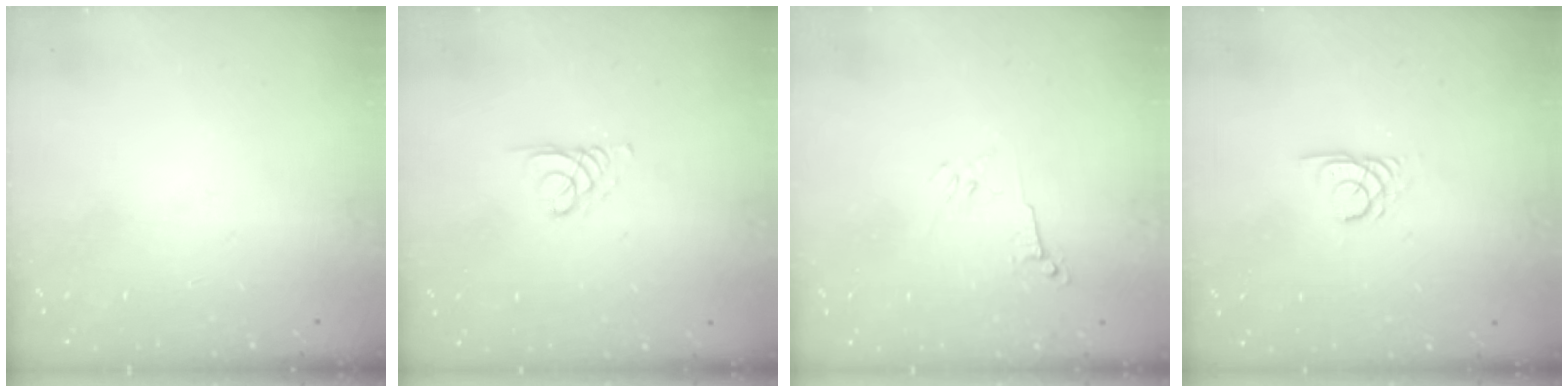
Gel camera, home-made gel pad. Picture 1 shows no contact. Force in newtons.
{"total": 2.1, "press": 2.1, "slide": 0.2}
{"total": 3.0, "press": 2.9, "slide": 0.8}
{"total": 2.4, "press": 2.4, "slide": 0.2}